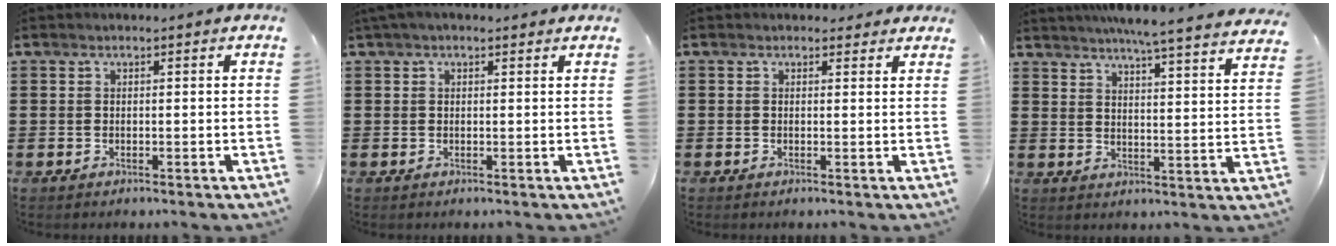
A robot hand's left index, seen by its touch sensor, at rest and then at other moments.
{"total": 1.5, "force": [0.9, 1.0, 0.7], "torque": [-0.018, 0.006, 0.017]}
{"total": 1.4, "force": [0.9, 1.0, 0.1], "torque": [0.001, 0.003, 0.016]}
{"total": 5.4, "force": [5.0, -1.0, 1.9], "torque": [-0.056, -0.030, 0.083]}